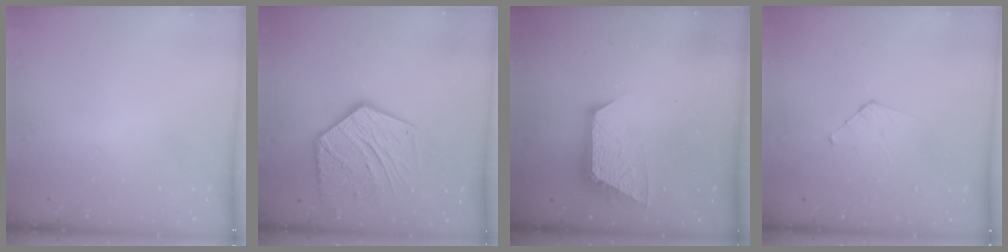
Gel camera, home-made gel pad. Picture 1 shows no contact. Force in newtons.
{"total": 17.9, "press": 17.8, "slide": 1.3}
{"total": 10.0, "press": 10.0, "slide": 0.5}
{"total": 3.7, "press": 3.7, "slide": 0.4}